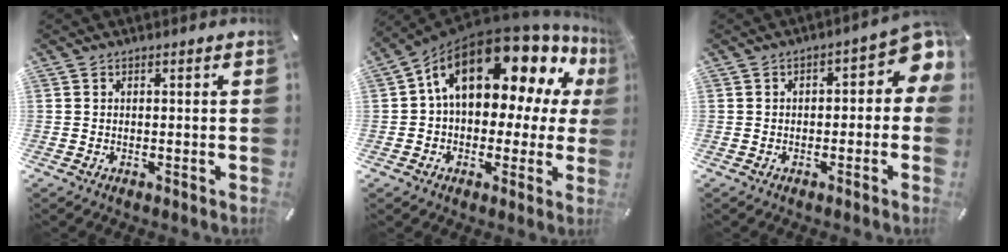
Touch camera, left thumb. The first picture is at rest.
{"total": 21.6, "force": [9.4, 12.1, 15.2], "torque": [-0.249, -0.064, 0.161]}
{"total": 6.9, "force": [1.3, 3.6, 5.7], "torque": [-0.069, -0.017, 0.015]}